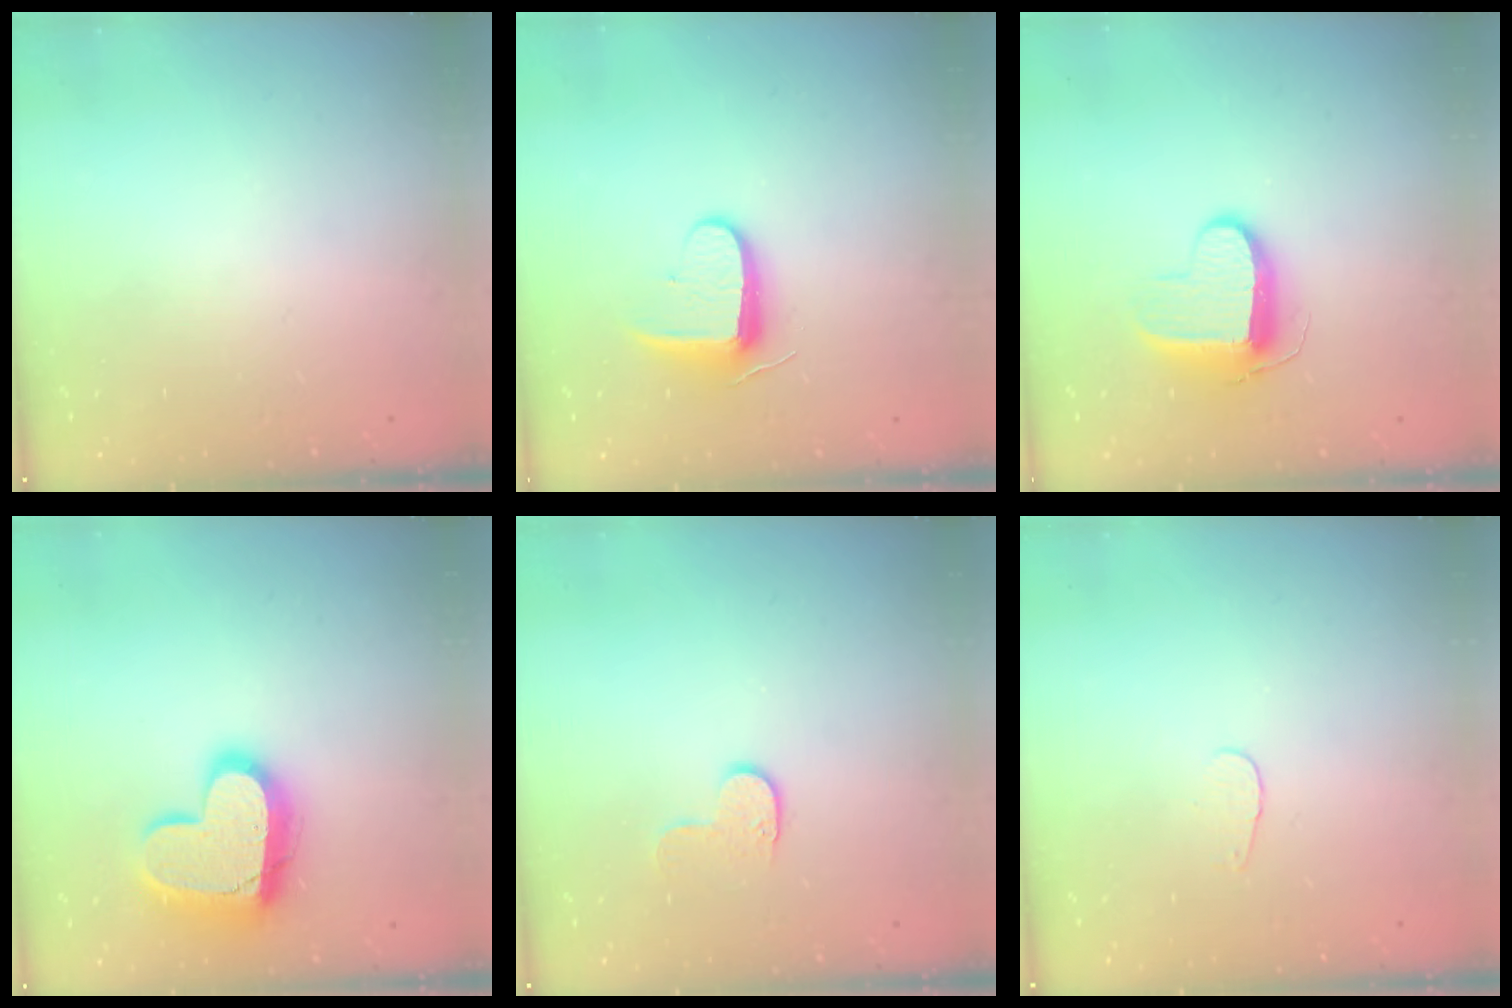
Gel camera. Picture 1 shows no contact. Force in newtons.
{"total": 8.9, "press": 8.9, "slide": 0.9}
{"total": 9.3, "press": 9.3, "slide": 0.5}
{"total": 18.2, "press": 18.2, "slide": 1.4}
{"total": 5.6, "press": 5.6, "slide": 0.5}
{"total": 3.2, "press": 3.2, "slide": 0.3}